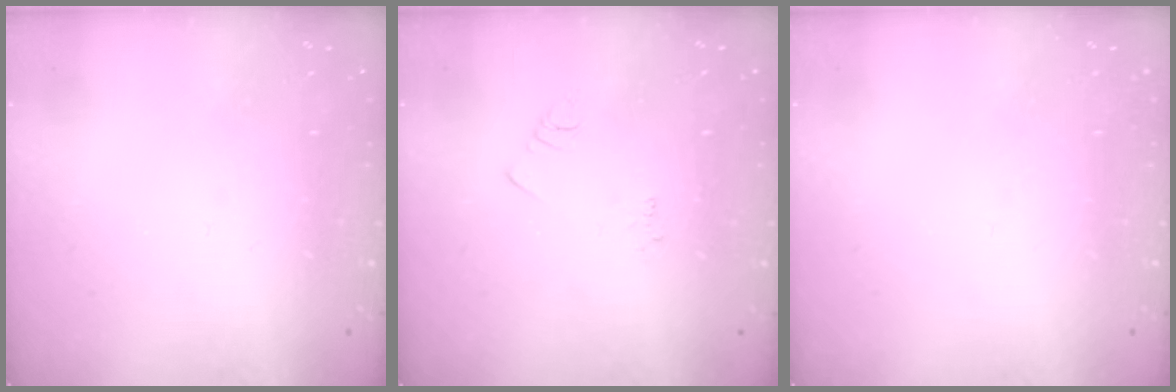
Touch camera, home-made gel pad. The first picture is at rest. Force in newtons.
{"total": 2.2, "press": 2.1, "slide": 0.4}
{"total": 0.0}